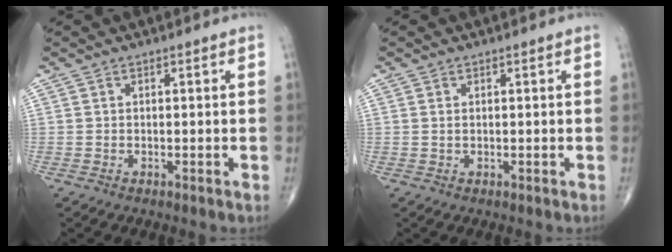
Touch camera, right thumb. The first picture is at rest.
{"total": 0.5, "force": [0.2, 0.3, 0.4], "torque": [-0.010, 0.002, 0.004]}